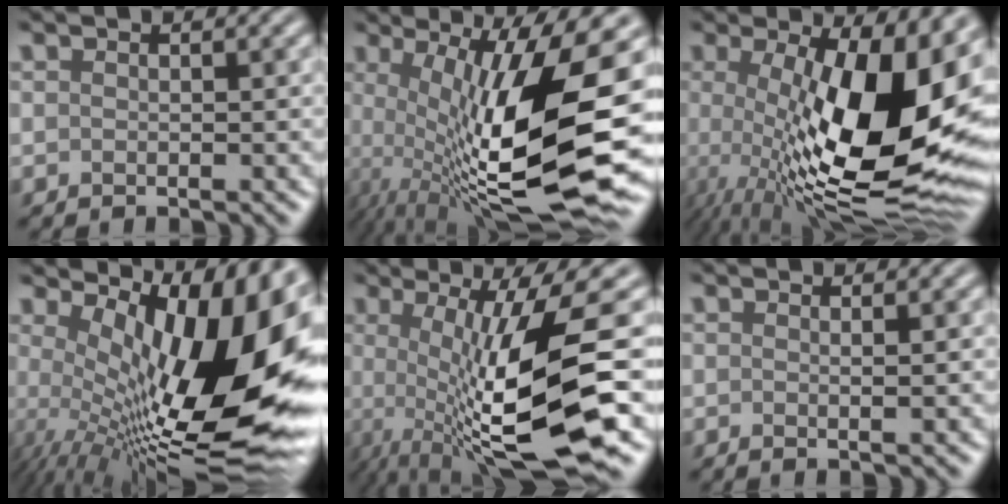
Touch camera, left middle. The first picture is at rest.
{"total": 15.5, "force": [-1.0, 4.7, 14.7], "torque": [-0.239, -0.009, -0.011]}
{"total": 16.1, "force": [-0.2, 6.2, 14.9], "torque": [-0.199, -0.012, -0.002]}
{"total": 16.3, "force": [2.5, 6.1, 15.0], "torque": [-0.192, -0.006, 0.051]}
{"total": 12.3, "force": [-1.3, 2.7, 12.0], "torque": [-0.192, -0.016, -0.017]}
{"total": 1.1, "force": [0.1, 0.3, 1.0], "torque": [-0.010, -0.001, -0.005]}